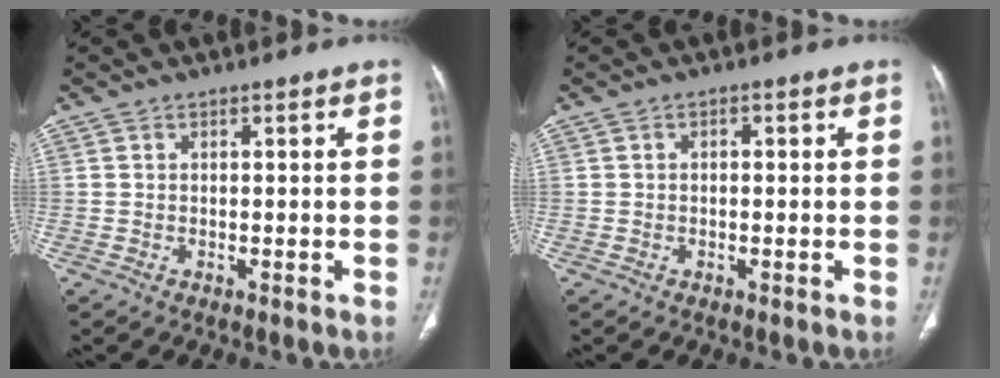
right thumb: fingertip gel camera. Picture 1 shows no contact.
{"total": 1.0, "force": [0.1, 0.6, 0.9], "torque": [-0.015, 0.005, 0.000]}